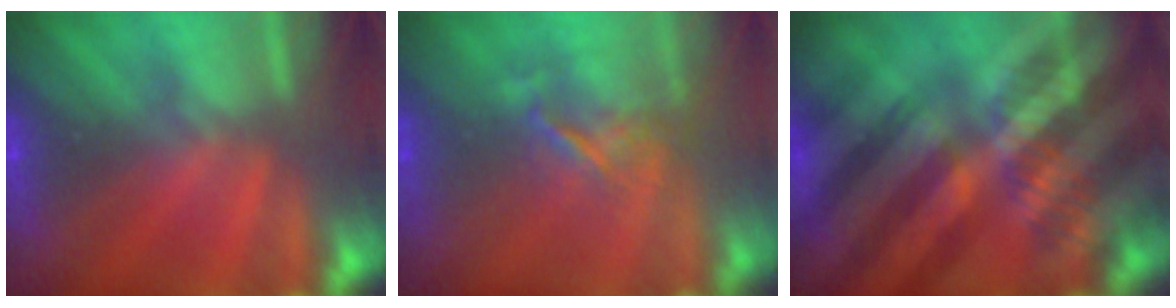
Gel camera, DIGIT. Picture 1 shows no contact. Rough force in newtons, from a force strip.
{"total": 3.5}
{"total": 6.9}